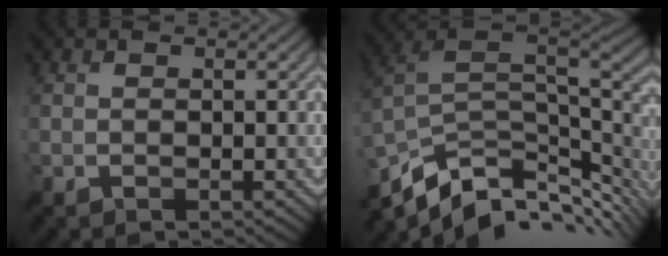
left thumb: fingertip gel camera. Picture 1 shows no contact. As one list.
[{"total": 12.0, "force": [-5.3, 5.8, 9.0], "torque": [-0.205, -0.021, -0.082]}]